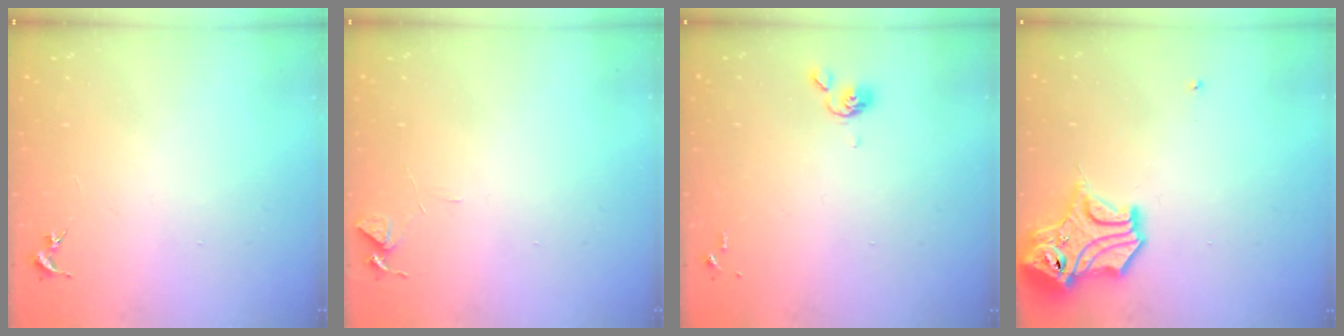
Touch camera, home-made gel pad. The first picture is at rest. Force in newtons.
{"total": 6.0, "press": 5.9, "slide": 0.6}
{"total": 4.6, "press": 4.5, "slide": 0.5}
{"total": 14.1, "press": 14.0, "slide": 1.9}